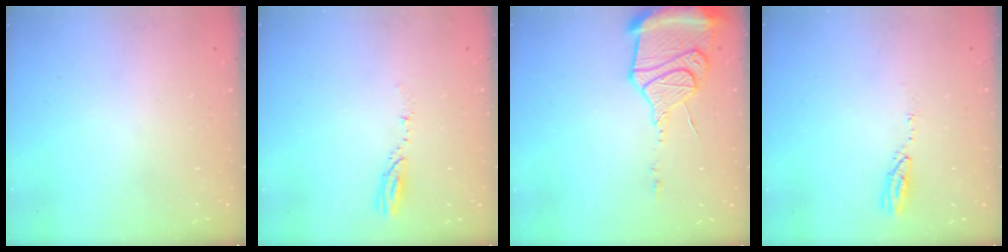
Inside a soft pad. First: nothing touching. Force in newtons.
{"total": 3.3, "press": 3.3, "slide": 0.3}
{"total": 16.9, "press": 15.2, "slide": 7.4}
{"total": 3.6, "press": 3.6, "slide": 0.3}